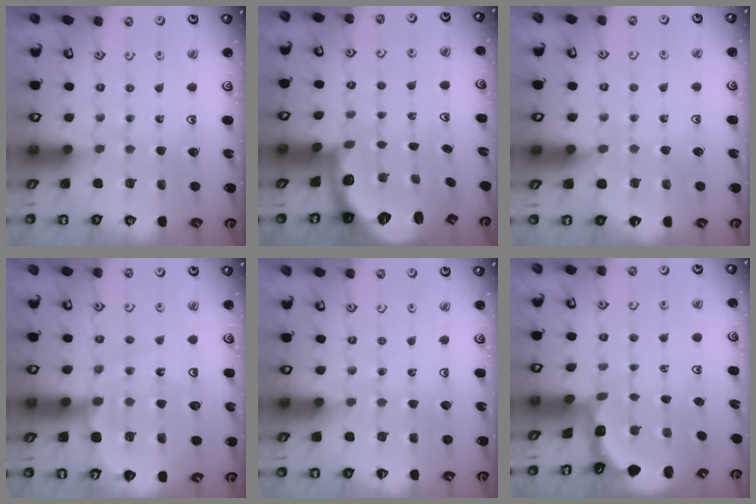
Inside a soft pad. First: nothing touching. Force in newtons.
{"total": 1.9, "press": 1.8, "slide": 0.5}
{"total": 3.7, "press": 3.7, "slide": 0.5}
{"total": 11.5, "press": 11.3, "slide": 2.3}
{"total": 2.1, "press": 2.1, "slide": 0.4}
{"total": 2.0, "press": 2.0, "slide": 0.3}